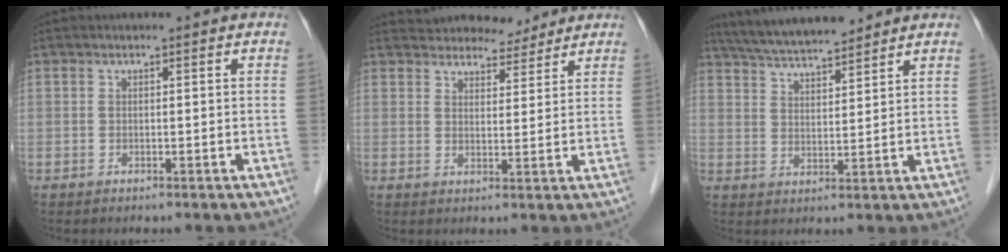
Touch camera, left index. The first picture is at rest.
{"total": 8.0, "force": [7.6, 2.4, 1.2], "torque": [-0.003, 0.008, 0.100]}
{"total": 10.8, "force": [9.8, 1.2, 4.4], "torque": [-0.079, 0.021, 0.166]}